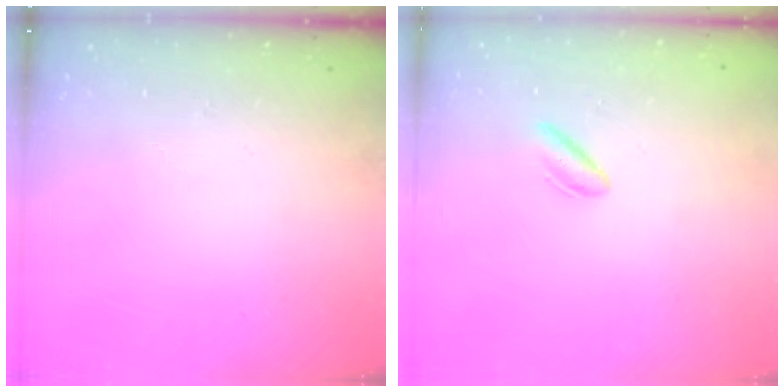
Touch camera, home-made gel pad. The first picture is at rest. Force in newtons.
{"total": 2.4, "press": 2.1, "slide": 1.2}